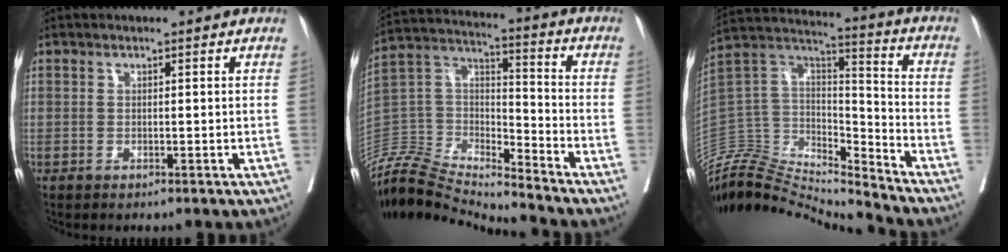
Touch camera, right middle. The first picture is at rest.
{"total": 15.1, "force": [-15.0, -0.3, 2.2], "torque": [-0.036, 0.042, -0.293]}
{"total": 19.0, "force": [-18.8, 2.0, 2.2], "torque": [-0.033, 0.068, -0.329]}